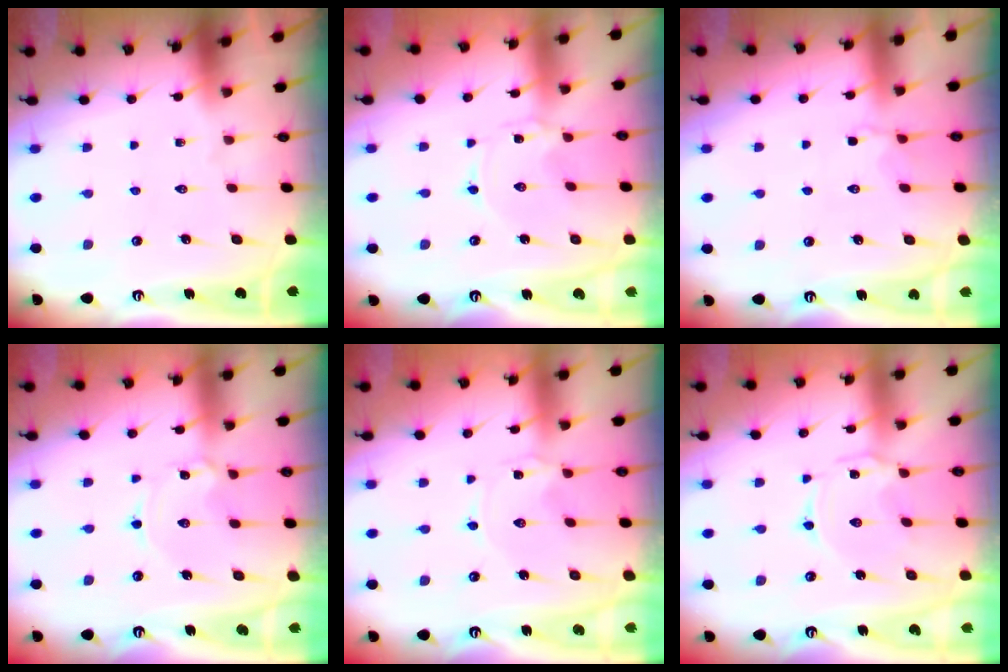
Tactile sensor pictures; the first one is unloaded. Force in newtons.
{"total": 0.0}
{"total": 2.7, "press": 2.3, "slide": 1.4}
{"total": 1.6, "press": 1.5, "slide": 0.1}
{"total": 0.0}
{"total": 1.2, "press": 1.1, "slide": 0.4}